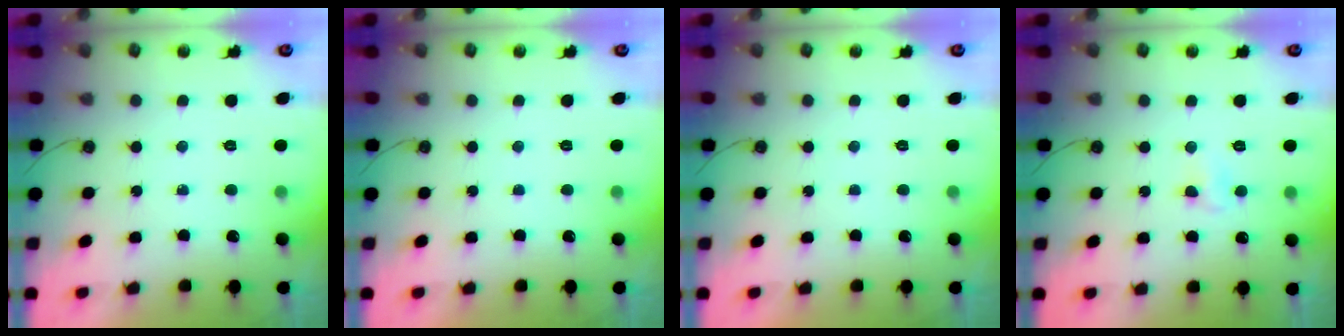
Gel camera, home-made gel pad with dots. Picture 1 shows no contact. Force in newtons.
{"total": 0.0}
{"total": 0.0}
{"total": 4.3, "press": 4.2, "slide": 0.9}